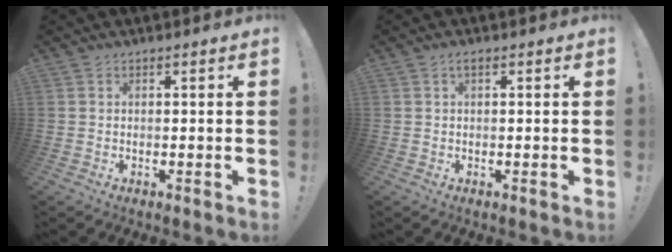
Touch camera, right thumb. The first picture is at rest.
{"total": 1.1, "force": [0.4, 0.3, 1.0], "torque": [-0.022, 0.002, 0.007]}